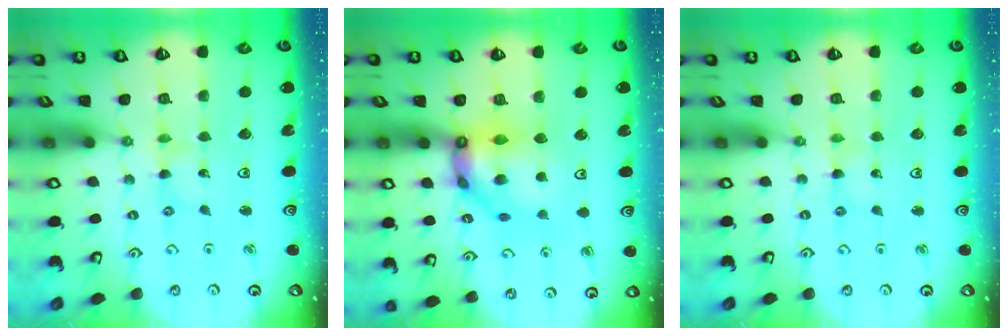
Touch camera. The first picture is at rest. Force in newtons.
{"total": 13.7, "press": 13.6, "slide": 1.5}
{"total": 1.9, "press": 1.9, "slide": 0.2}